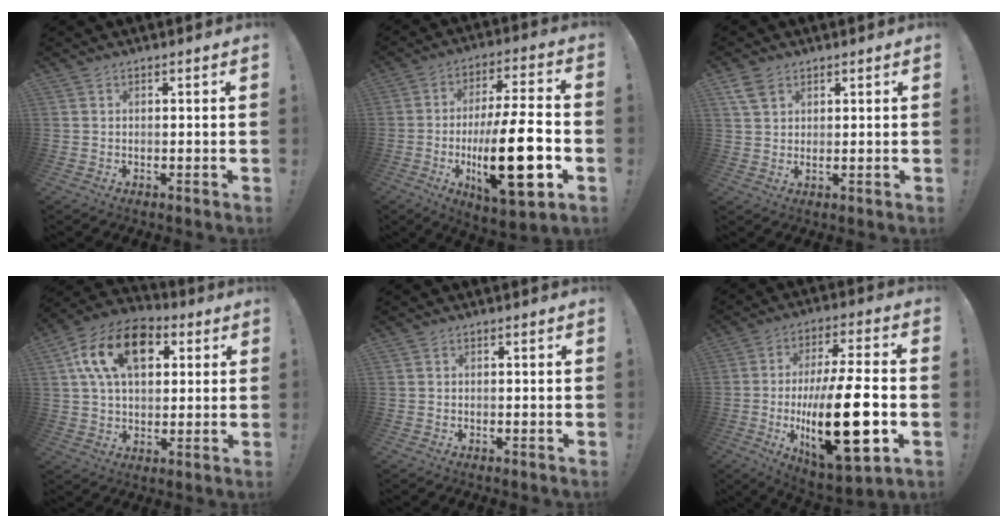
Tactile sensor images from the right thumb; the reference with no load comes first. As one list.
[{"total": 23.7, "force": [-5.3, 7.4, 21.9], "torque": [-0.358, 0.009, -0.082]}, {"total": 4.7, "force": [2.8, 2.8, 2.6], "torque": [-0.044, -0.006, 0.054]}, {"total": 17.8, "force": [6.4, 11.3, 12.2], "torque": [-0.204, -0.005, 0.117]}, {"total": 0.0}, {"total": 25.1, "force": [-4.3, 9.0, 23.0], "torque": [-0.396, 0.002, -0.064]}]